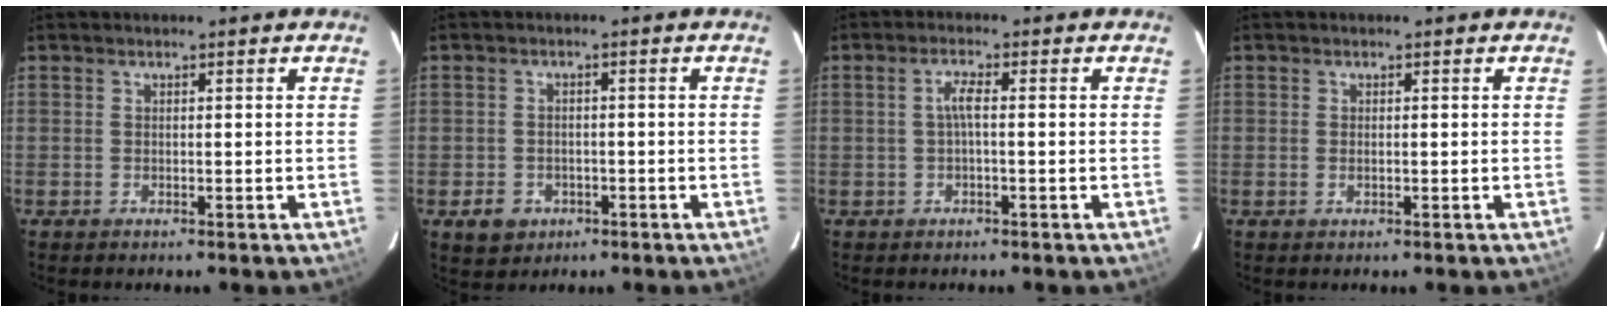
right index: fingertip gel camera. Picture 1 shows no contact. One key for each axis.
{"total": 5.0, "fx": -2.1, "fy": 4.3, "fz": 1.3, "tx": -0.037, "ty": 0.008, "tz": -0.027}
{"total": 2.1, "fx": -0.3, "fy": 0.1, "fz": 2.0, "tx": -0.039, "ty": 0.007, "tz": -0.005}
{"total": 0.6, "fx": -0.1, "fy": 0.4, "fz": 0.5, "tx": -0.008, "ty": 0.002, "tz": -0.001}